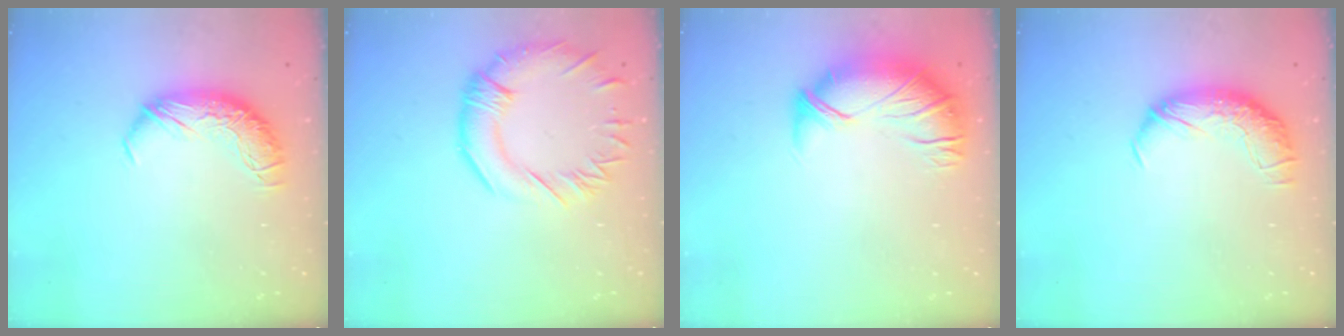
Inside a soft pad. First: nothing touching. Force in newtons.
{"total": 4.6, "press": 4.4, "slide": 1.4}
{"total": 2.6, "press": 1.1, "slide": 2.3}
{"total": 1.7, "press": 0.6, "slide": 1.6}